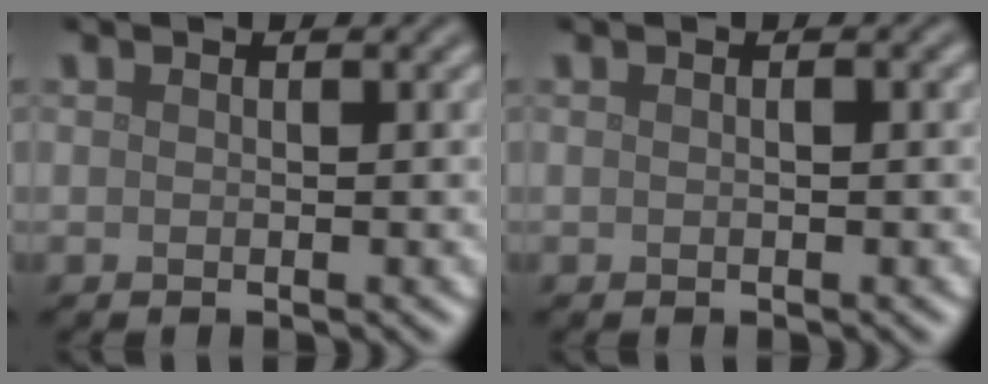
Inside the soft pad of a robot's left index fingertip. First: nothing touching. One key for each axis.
{"total": 0.6, "fx": 0.1, "fy": 0.1, "fz": 0.6, "tx": -0.013, "ty": 0.002, "tz": 0.001}